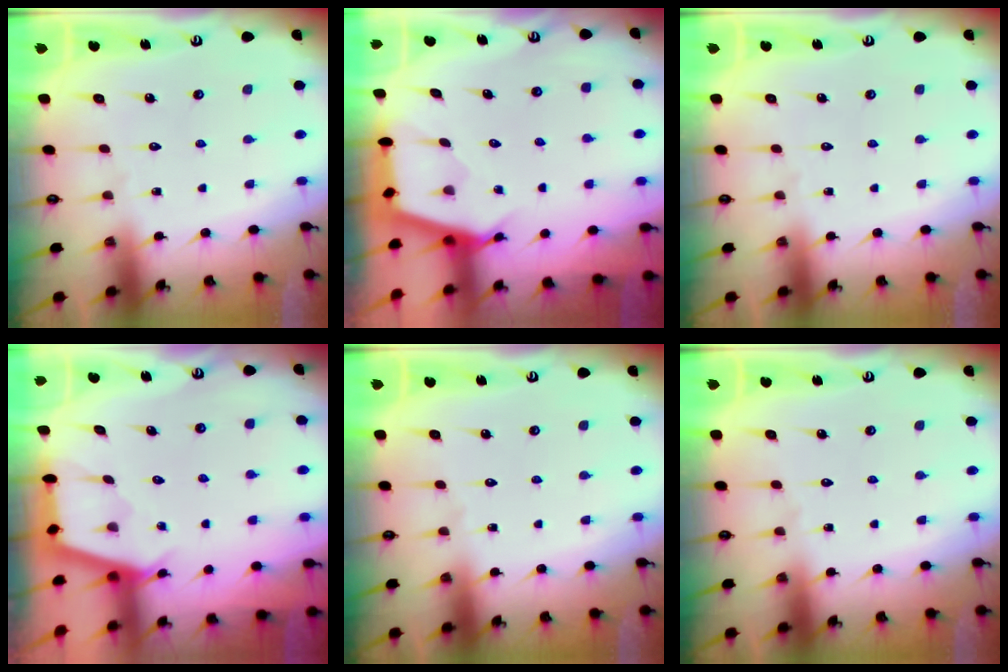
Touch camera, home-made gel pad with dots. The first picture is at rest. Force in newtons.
{"total": 2.7, "press": 2.7, "slide": 0.3}
{"total": 0.0}
{"total": 2.6, "press": 2.6, "slide": 0.3}
{"total": 0.0}
{"total": 0.0}